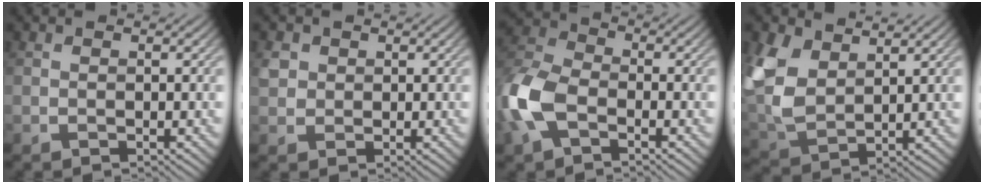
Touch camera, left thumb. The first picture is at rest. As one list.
[{"total": 1.8, "force": [0.8, 1.6, 0.4], "torque": [-0.015, 0.004, 0.016]}, {"total": 9.7, "force": [-3.3, 5.9, 7.0], "torque": [-0.188, -0.005, -0.084]}, {"total": 9.3, "force": [4.7, 5.1, 6.1], "torque": [-0.186, 0.009, 0.102]}]